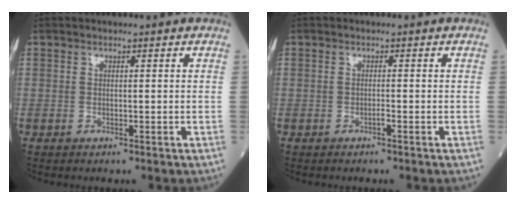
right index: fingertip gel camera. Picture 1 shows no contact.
{"total": 0.8, "force": [-0.6, -0.3, 0.4], "torque": [-0.007, 0.000, -0.013]}